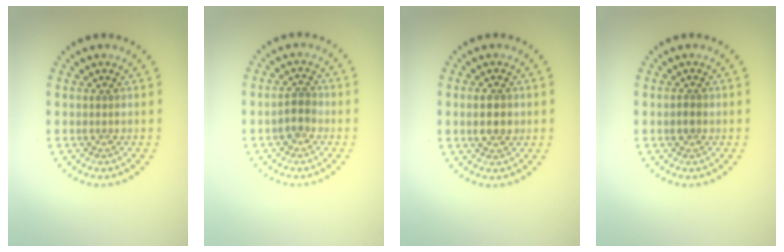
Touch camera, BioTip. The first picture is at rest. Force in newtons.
{"total": 1.5, "press": 1.4, "slide": 0.6}
{"total": 2.3, "press": 2.2, "slide": 0.2}
{"total": 1.1, "press": 1.1, "slide": 0.3}